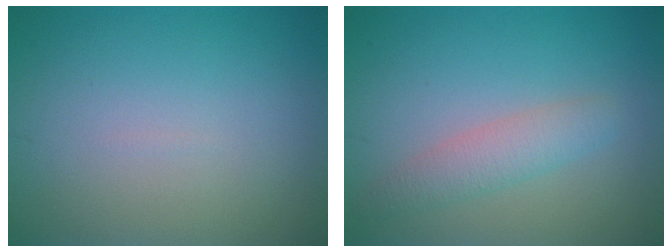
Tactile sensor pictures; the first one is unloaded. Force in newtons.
{"total": 2.6, "press": 2.6, "slide": 0.2}